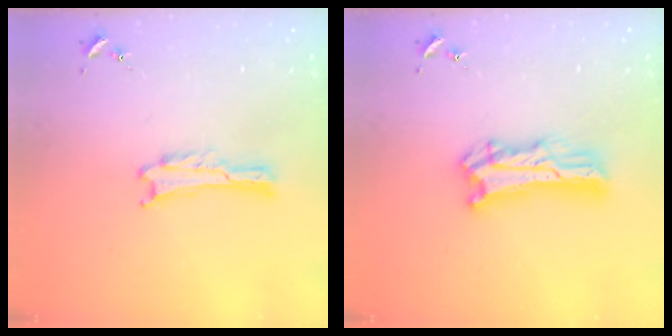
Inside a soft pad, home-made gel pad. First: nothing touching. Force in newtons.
{"total": 9.3, "press": 9.3, "slide": 0.7}